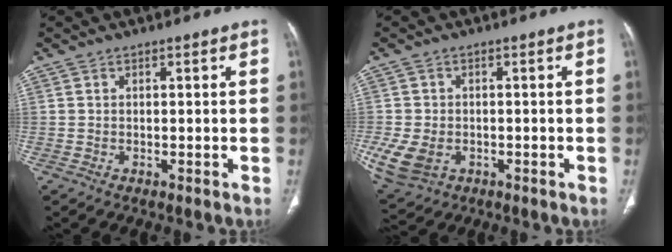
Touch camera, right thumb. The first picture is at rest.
{"total": 8.7, "force": [-2.4, 6.3, 5.5], "torque": [-0.122, 0.000, -0.033]}